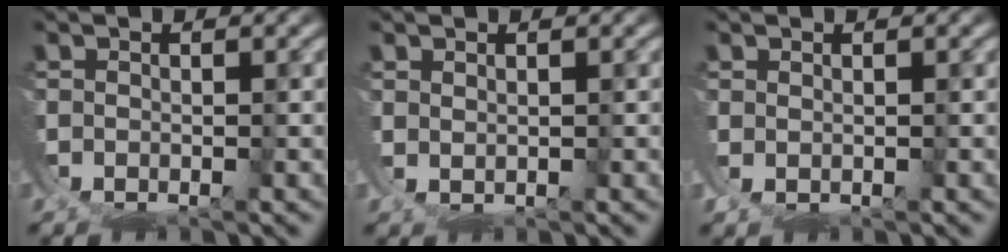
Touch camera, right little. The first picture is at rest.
{"total": 2.0, "force": [1.7, -0.9, -0.5], "torque": [0.011, 0.002, 0.032]}
{"total": 1.2, "force": [1.2, -0.4, -0.1], "torque": [-0.001, 0.002, 0.020]}